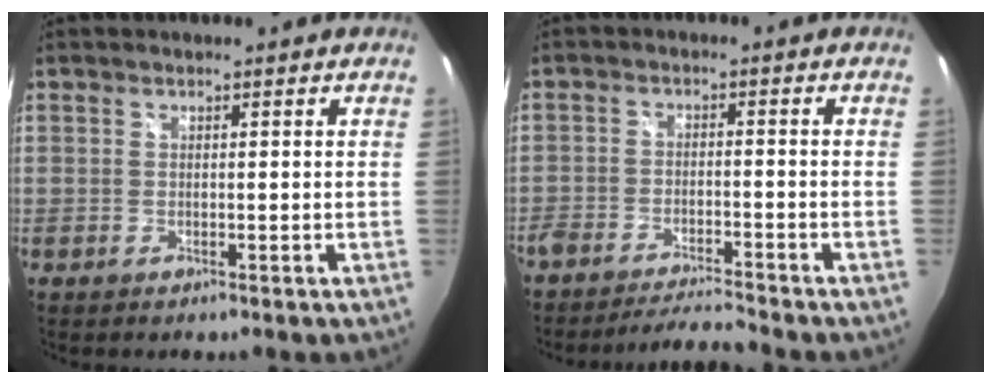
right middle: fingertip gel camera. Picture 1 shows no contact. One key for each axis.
{"total": 7.6, "fx": -7.3, "fy": -0.1, "fz": 2.2, "tx": -0.059, "ty": -0.003, "tz": -0.124}